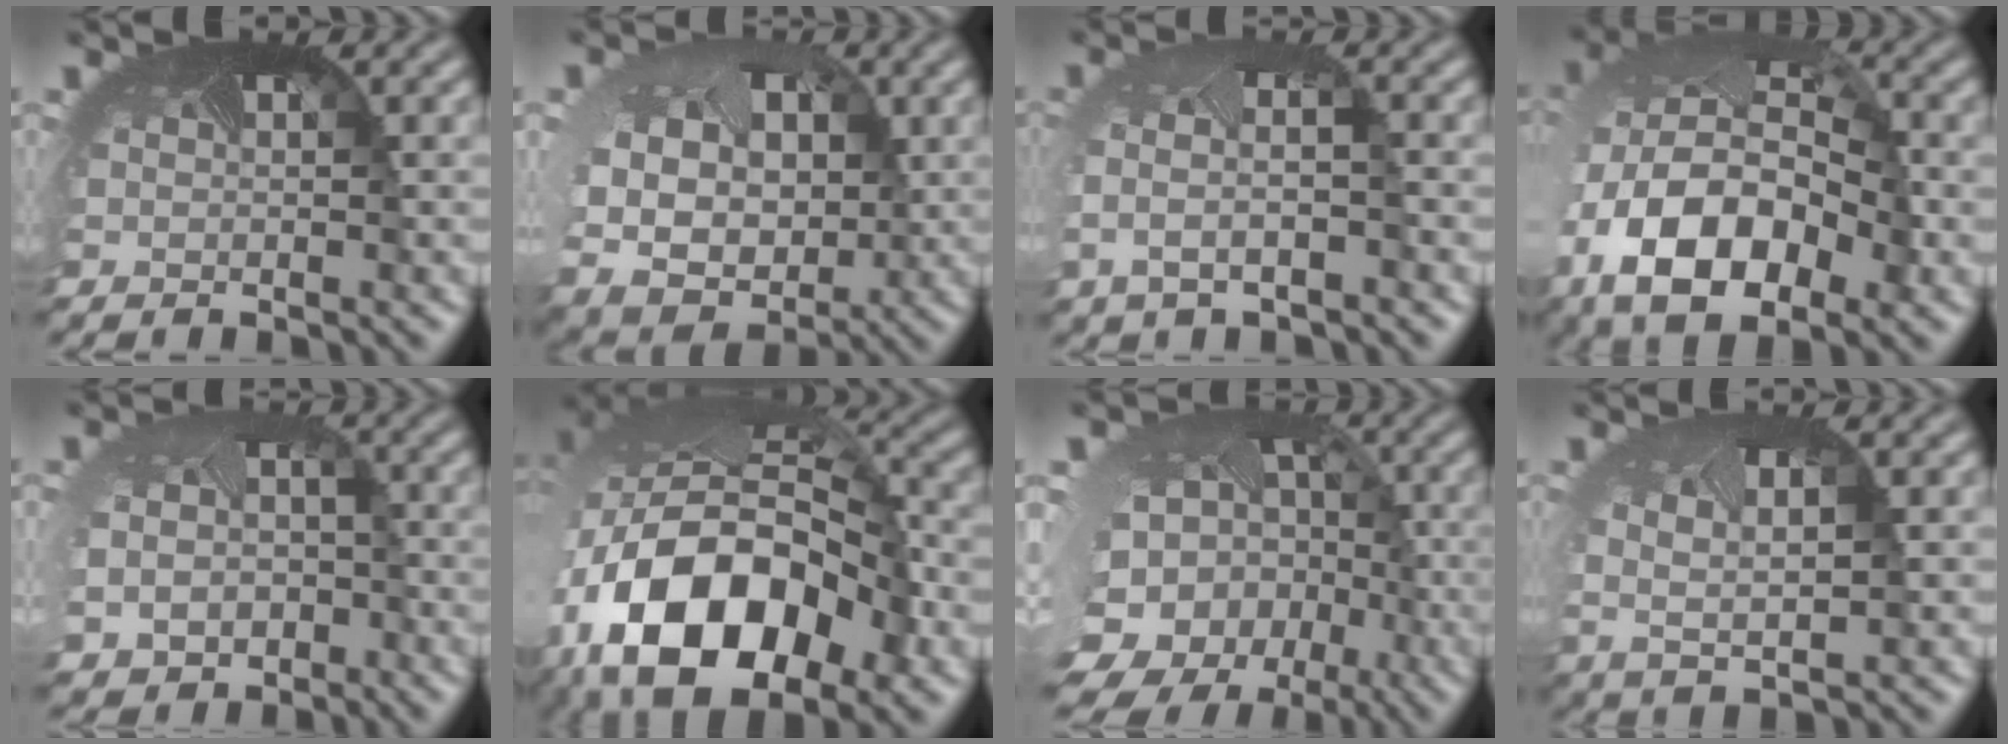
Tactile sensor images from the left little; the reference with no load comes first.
{"total": 10.2, "force": [0.3, 8.2, 6.2], "torque": [-0.126, -0.028, 0.015]}
{"total": 2.8, "force": [-0.7, 1.0, 2.5], "torque": [-0.080, -0.011, -0.014]}
{"total": 14.2, "force": [-4.4, 9.4, 9.7], "torque": [-0.215, -0.034, -0.069]}
{"total": 7.3, "force": [-2.7, 5.9, 3.4], "torque": [-0.081, -0.048, -0.034]}
{"total": 16.7, "force": [-5.4, 11.1, 11.3], "torque": [-0.242, -0.029, -0.084]}
{"total": 16.0, "force": [-7.3, 12.8, 6.1], "torque": [-0.151, -0.085, -0.085]}
{"total": 2.0, "force": [0.0, 0.7, 1.8], "torque": [-0.062, -0.013, -0.001]}